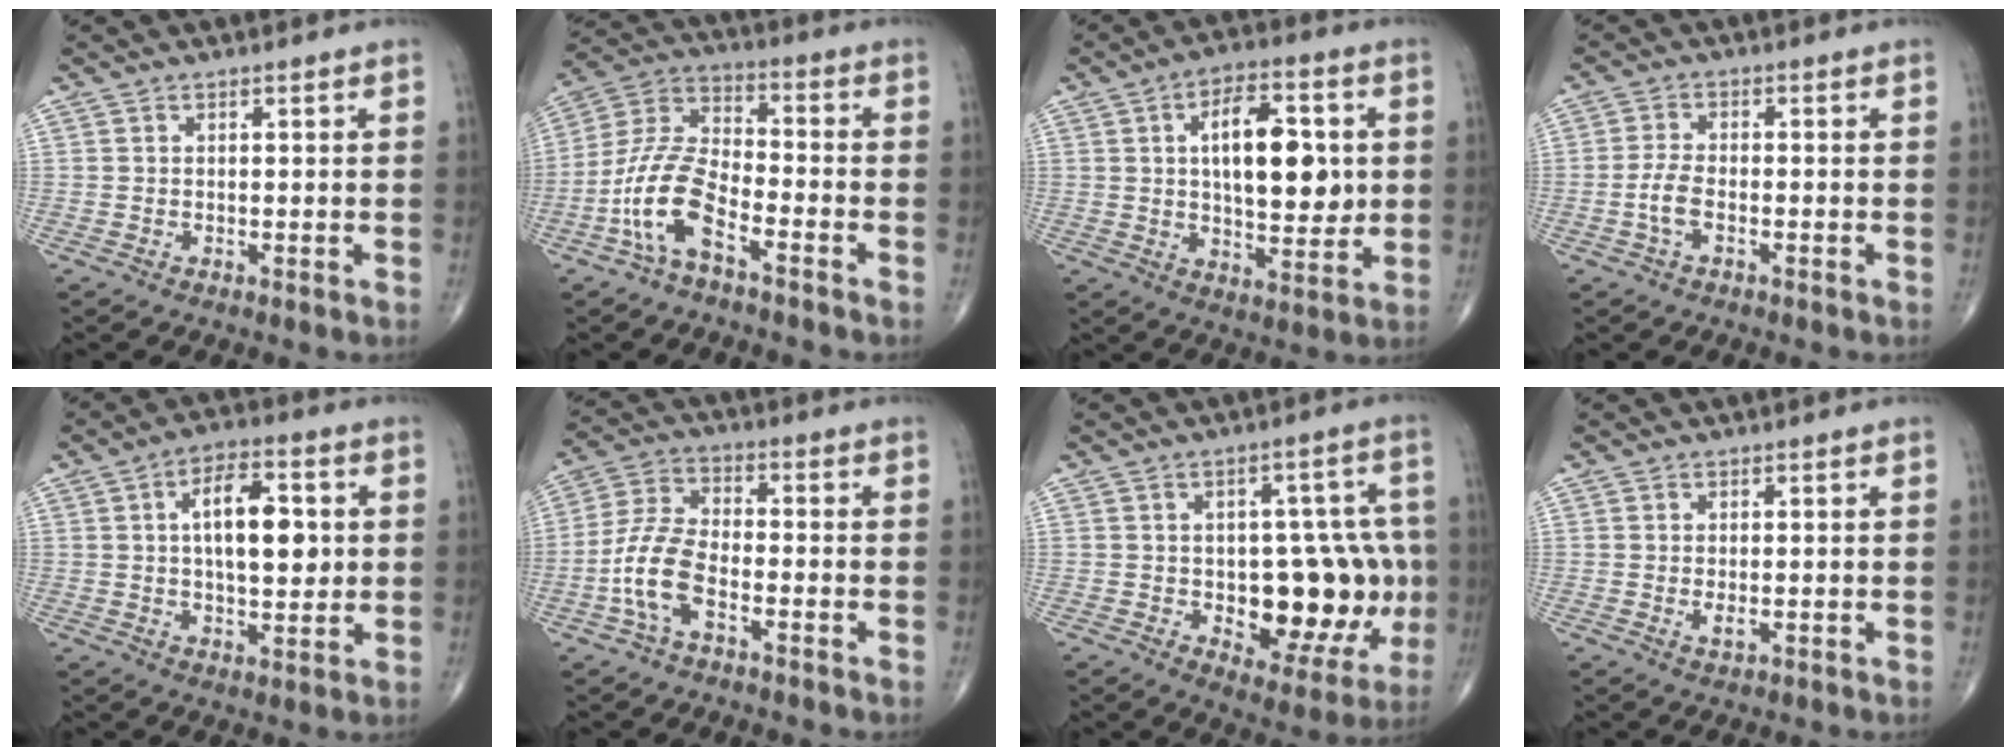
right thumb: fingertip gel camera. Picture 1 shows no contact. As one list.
[{"total": 12.2, "force": [-5.9, 5.0, 9.4], "torque": [-0.205, 0.047, -0.119]}, {"total": 15.9, "force": [2.4, 7.7, 13.7], "torque": [-0.183, -0.004, 0.038]}, {"total": 3.7, "force": [-1.3, 1.6, 3.0], "torque": [-0.069, 0.012, -0.028]}, {"total": 12.4, "force": [2.0, 5.9, 10.7], "torque": [-0.152, 0.002, 0.029]}, {"total": 9.4, "force": [-3.6, 4.4, 7.5], "torque": [-0.165, 0.030, -0.074]}, {"total": 18.5, "force": [-2.3, 10.0, 15.4], "torque": [-0.151, 0.016, -0.012]}, {"total": 1.6, "force": [-0.2, 0.7, 1.4], "torque": [-0.027, -0.006, -0.004]}]